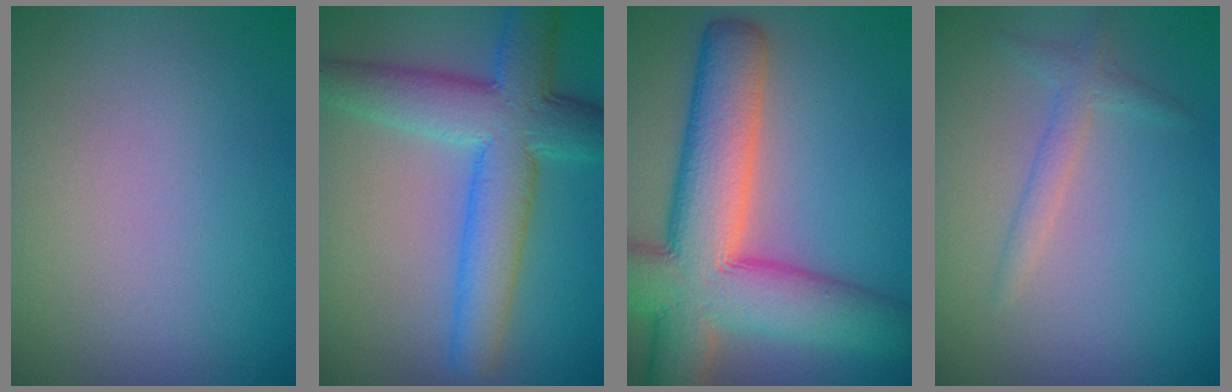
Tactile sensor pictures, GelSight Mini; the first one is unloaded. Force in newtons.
{"total": 8.2, "press": 8.2, "slide": 0.2}
{"total": 12.7, "press": 12.7, "slide": 0.7}
{"total": 1.6, "press": 1.6, "slide": 0.1}